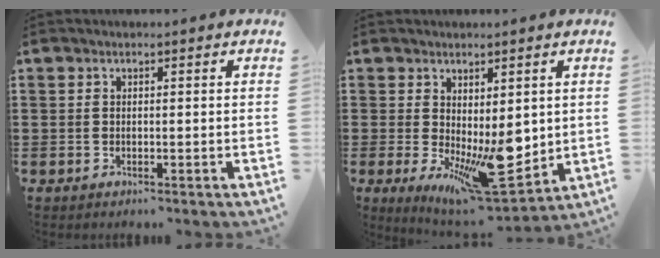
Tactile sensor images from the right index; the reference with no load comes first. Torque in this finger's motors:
{"motor_torque": [1.27, -0.87, 0.44, 0.21]}